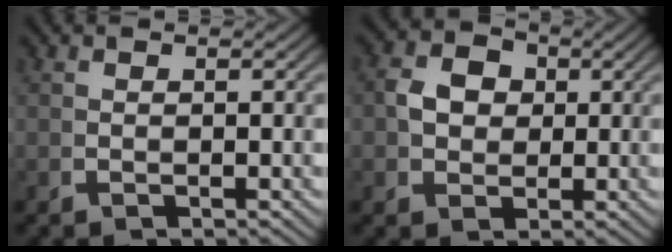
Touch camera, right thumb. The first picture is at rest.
{"total": 4.3, "force": [0.9, 3.4, 2.5], "torque": [-0.055, -0.013, 0.024]}